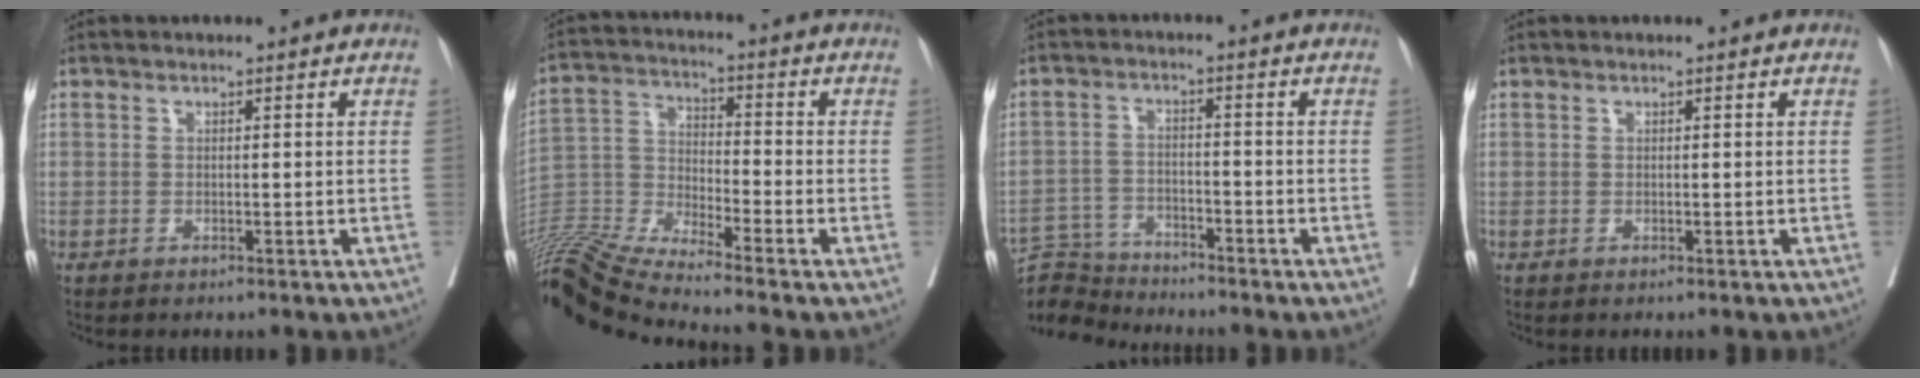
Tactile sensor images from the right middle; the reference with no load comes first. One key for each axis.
{"total": 13.8, "fx": -12.8, "fy": -1.9, "fz": 4.9, "tx": -0.101, "ty": -0.001, "tz": -0.244}
{"total": 8.1, "fx": -8.0, "fy": 0.6, "fz": -0.4, "tx": 0.001, "ty": 0.006, "tz": -0.153}
{"total": 0.0}